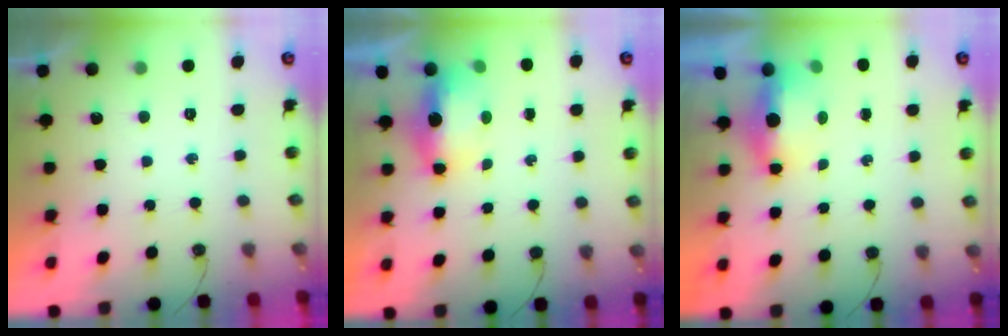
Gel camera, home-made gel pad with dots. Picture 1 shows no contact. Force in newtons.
{"total": 6.5, "press": 6.4, "slide": 1.1}
{"total": 14.5, "press": 7.0, "slide": 12.7}